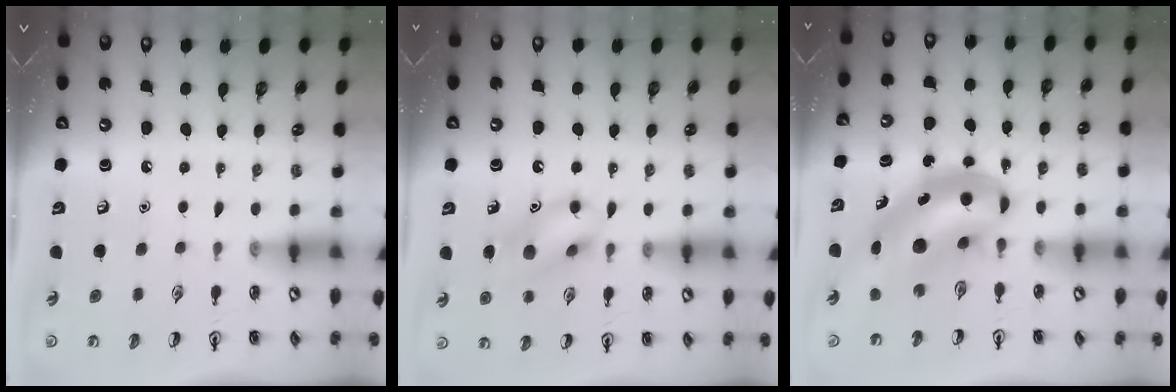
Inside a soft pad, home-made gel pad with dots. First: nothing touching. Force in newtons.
{"total": 10.7, "press": 10.6, "slide": 1.4}
{"total": 7.9, "press": 7.5, "slide": 2.3}